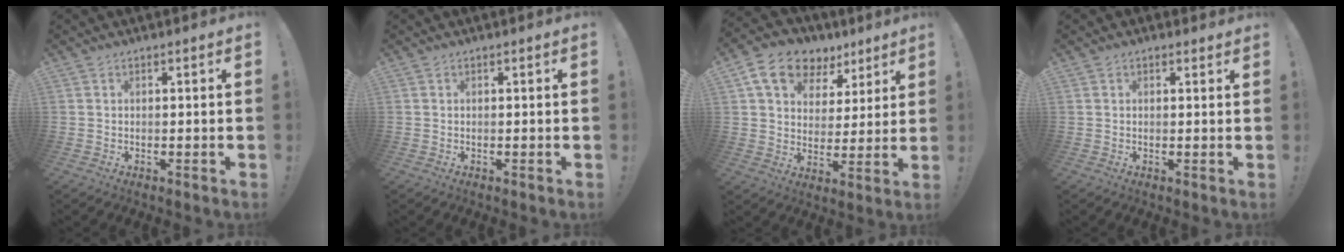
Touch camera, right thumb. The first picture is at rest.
{"total": 0.0}
{"total": 14.2, "force": [8.2, 9.7, 6.3], "torque": [-0.105, -0.039, 0.155]}
{"total": 1.0, "force": [0.7, 0.7, -0.1], "torque": [0.017, -0.004, 0.010]}